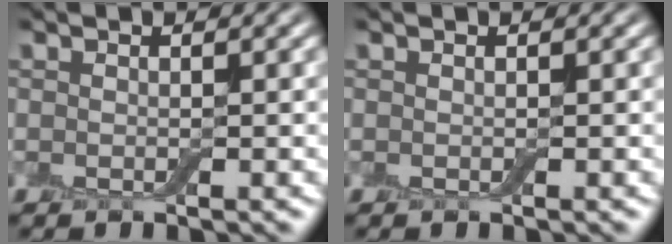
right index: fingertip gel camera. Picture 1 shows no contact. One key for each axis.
{"total": 0.0}